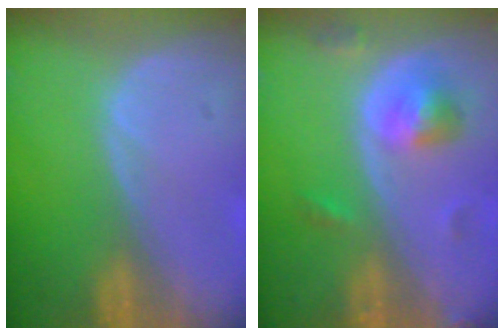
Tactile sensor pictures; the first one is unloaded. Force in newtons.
{"total": 5.2, "press": 5.0, "slide": 1.4}